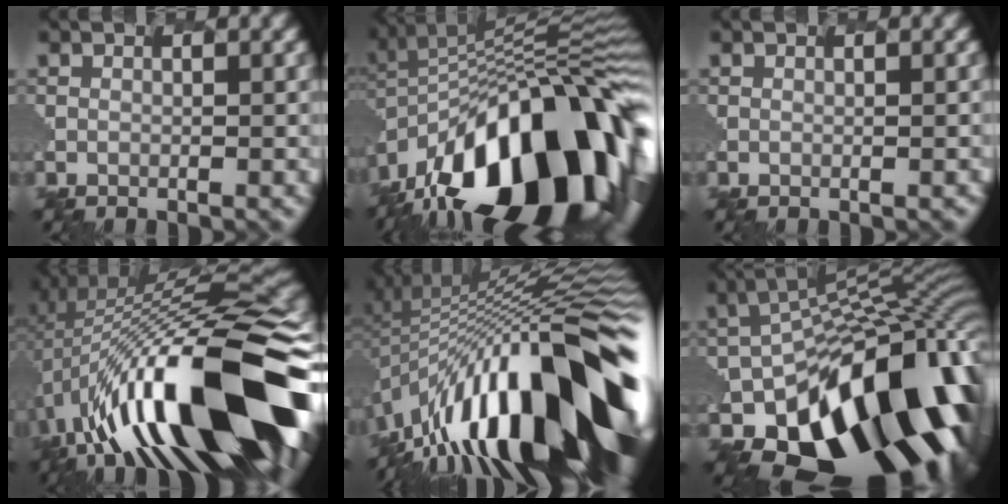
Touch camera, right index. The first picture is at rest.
{"total": 17.0, "force": [-8.1, 8.3, 12.5], "torque": [-0.213, 0.004, -0.143]}
{"total": 0.7, "force": [-0.1, 0.4, 0.6], "torque": [-0.003, 0.000, 0.004]}
{"total": 18.5, "force": [-3.7, 7.2, 16.6], "torque": [-0.248, 0.018, -0.068]}
{"total": 16.5, "force": [-6.0, 6.5, 13.9], "torque": [-0.192, 0.029, -0.126]}
{"total": 18.2, "force": [-8.9, 10.6, 11.8], "torque": [-0.168, -0.025, -0.126]}